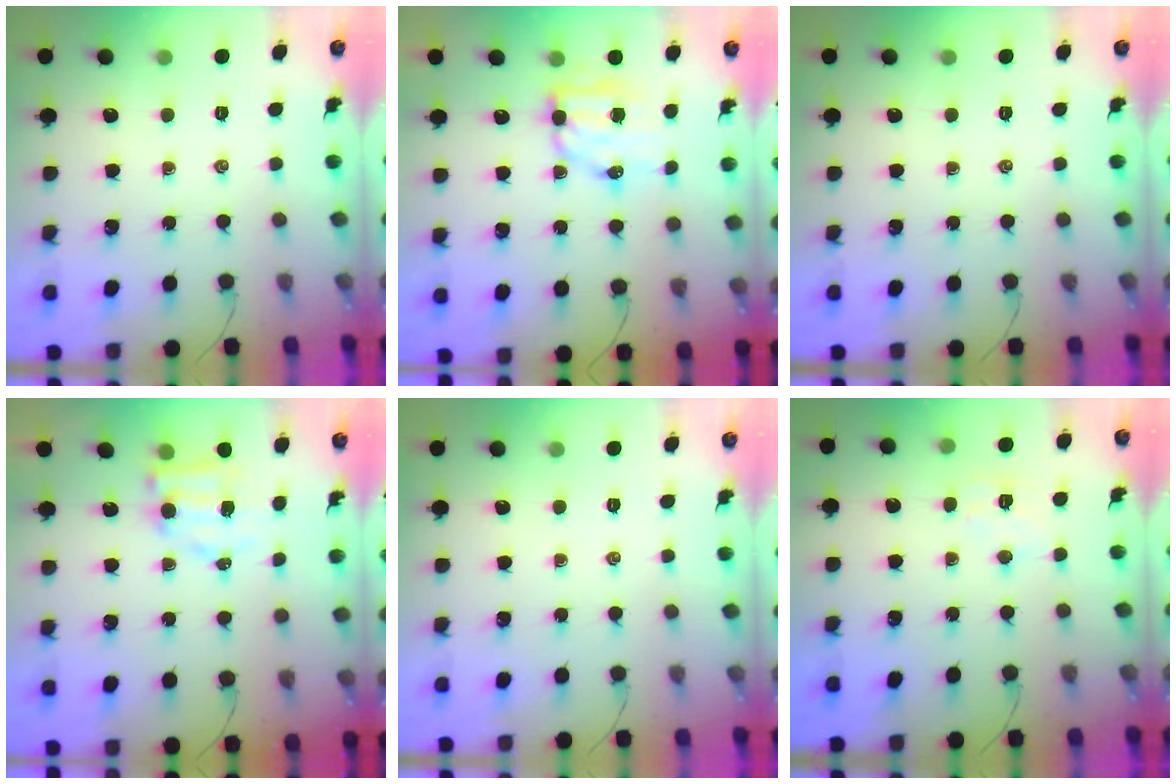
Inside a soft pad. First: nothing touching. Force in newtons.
{"total": 8.5, "press": 8.3, "slide": 1.7}
{"total": 0.0}
{"total": 5.8, "press": 5.8, "slide": 0.7}
{"total": 0.0}
{"total": 6.9, "press": 6.8, "slide": 1.1}